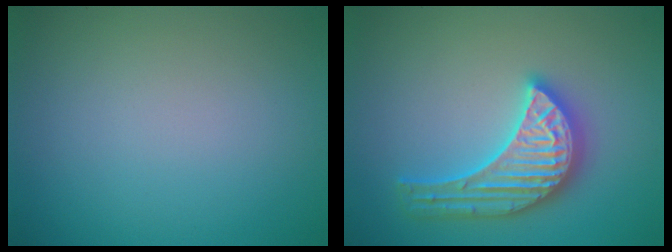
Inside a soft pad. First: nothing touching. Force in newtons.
{"total": 5.6, "press": 5.5, "slide": 0.8}